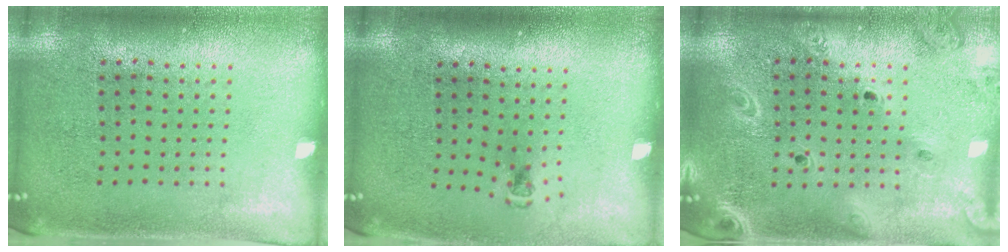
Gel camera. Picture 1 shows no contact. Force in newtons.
{"total": 0.5, "press": 0.4, "slide": 0.3}
{"total": 2.1, "press": 1.9, "slide": 0.8}